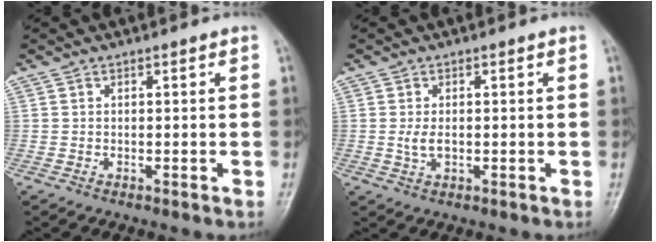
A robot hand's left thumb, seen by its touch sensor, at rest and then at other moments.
{"total": 2.6, "force": [-0.1, 1.5, 2.1], "torque": [-0.045, -0.002, -0.003]}